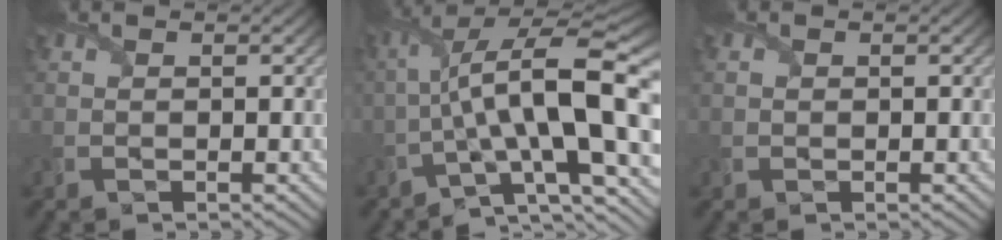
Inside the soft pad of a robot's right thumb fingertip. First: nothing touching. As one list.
[{"total": 15.6, "force": [-2.8, 4.0, 14.8], "torque": [-0.241, 0.006, -0.050]}, {"total": 0.0}]